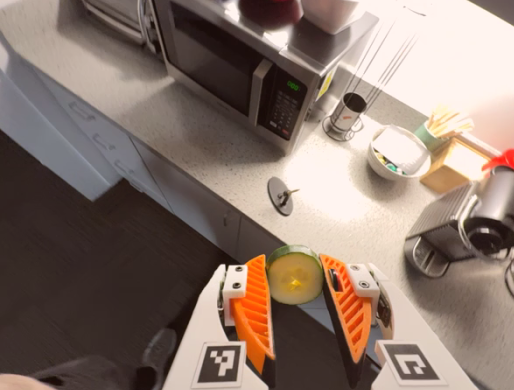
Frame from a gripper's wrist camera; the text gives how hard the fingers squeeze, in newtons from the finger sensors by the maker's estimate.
{"total": 9.6, "left": 9.6, "right": 9.7}